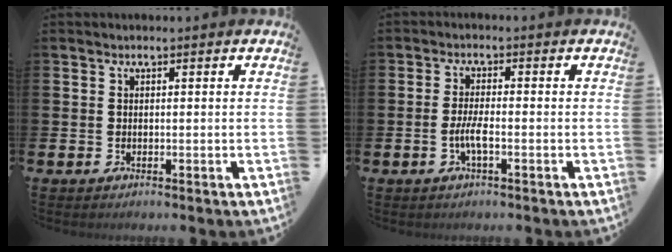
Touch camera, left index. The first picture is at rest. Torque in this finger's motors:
{"motor_torque": [0.12, 0.04, 0.35, 0.07]}